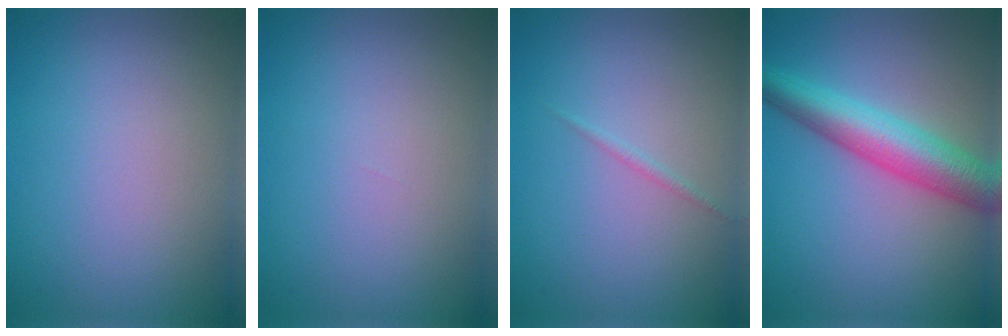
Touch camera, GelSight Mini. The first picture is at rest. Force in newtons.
{"total": 0.0}
{"total": 0.6, "press": 0.6, "slide": 0.1}
{"total": 6.6, "press": 6.6, "slide": 0.1}